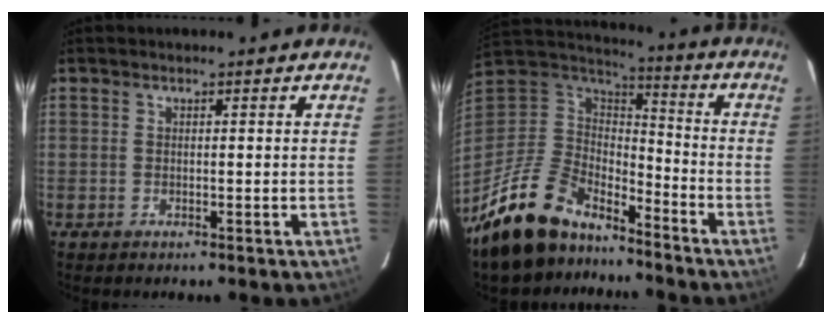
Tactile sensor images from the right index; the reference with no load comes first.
{"total": 19.4, "force": [-14.5, 9.4, 8.8], "torque": [-0.216, -0.004, -0.249]}